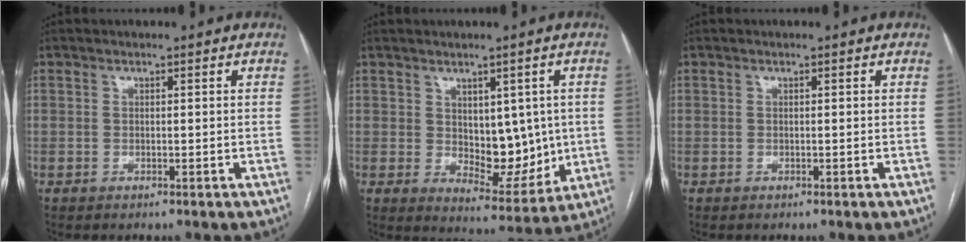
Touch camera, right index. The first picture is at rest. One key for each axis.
{"total": 9.0, "fx": 0.7, "fy": 5.0, "fz": 7.5, "tx": -0.095, "ty": -0.005, "tz": 0.031}
{"total": 0.0}